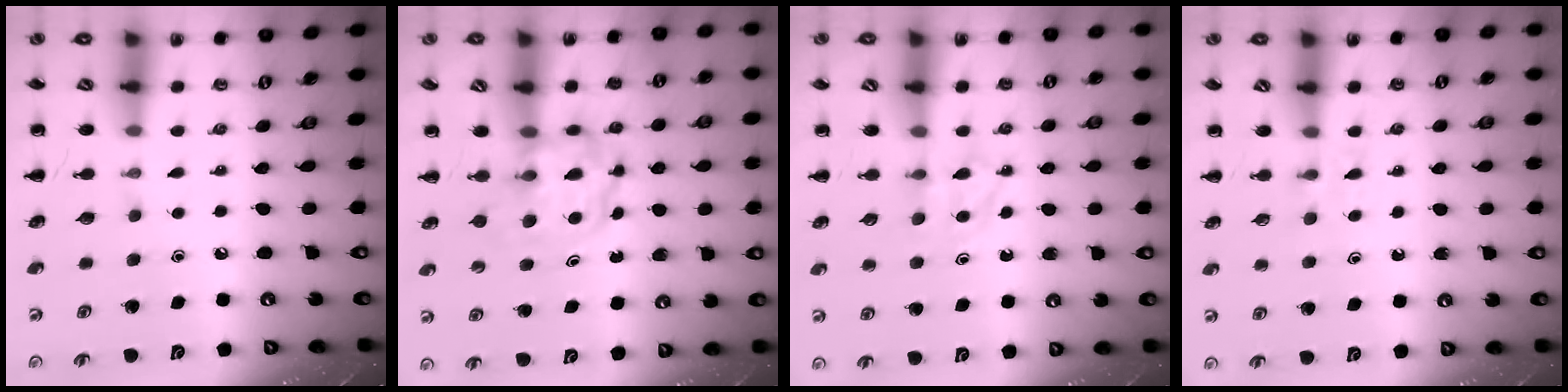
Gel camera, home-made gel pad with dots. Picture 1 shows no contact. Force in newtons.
{"total": 3.9, "press": 3.9, "slide": 0.4}
{"total": 4.9, "press": 4.6, "slide": 1.6}
{"total": 2.8, "press": 2.5, "slide": 1.1}